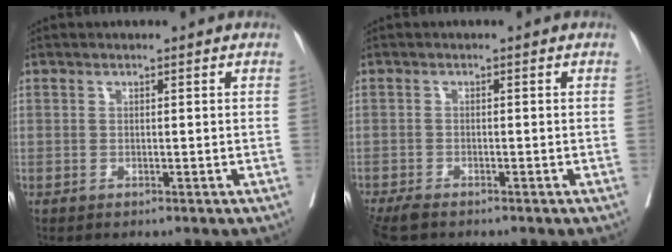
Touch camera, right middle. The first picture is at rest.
{"total": 4.6, "force": [-3.8, 1.2, 2.2], "torque": [-0.039, -0.012, -0.066]}